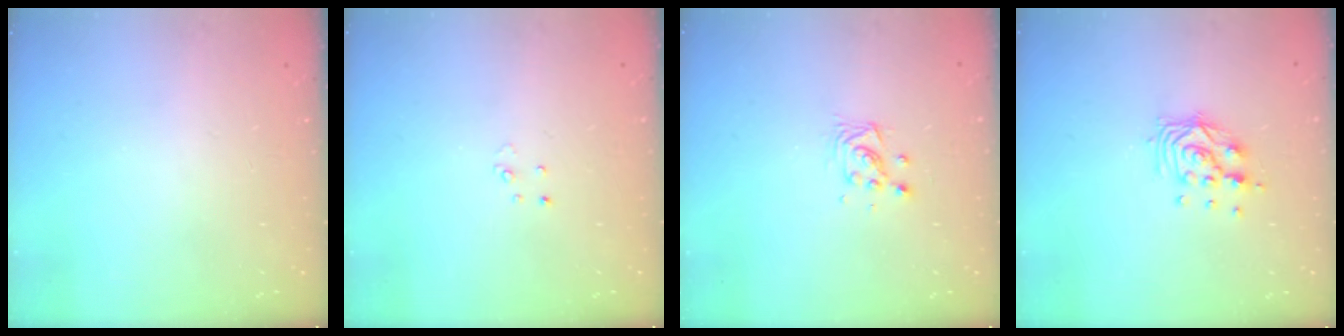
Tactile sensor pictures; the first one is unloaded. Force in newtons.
{"total": 2.6, "press": 2.6, "slide": 0.3}
{"total": 4.6, "press": 4.6, "slide": 0.2}
{"total": 10.0, "press": 9.9, "slide": 0.7}